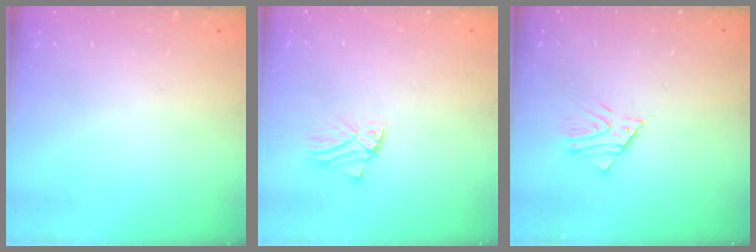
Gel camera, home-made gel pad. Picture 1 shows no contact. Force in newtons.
{"total": 1.2, "press": 1.2, "slide": 0.1}
{"total": 2.5, "press": 2.5, "slide": 0.1}